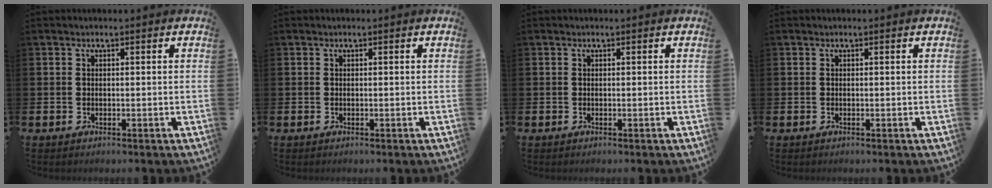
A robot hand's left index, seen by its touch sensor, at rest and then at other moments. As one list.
[{"total": 0.0}, {"total": 0.0}, {"total": 0.0}]